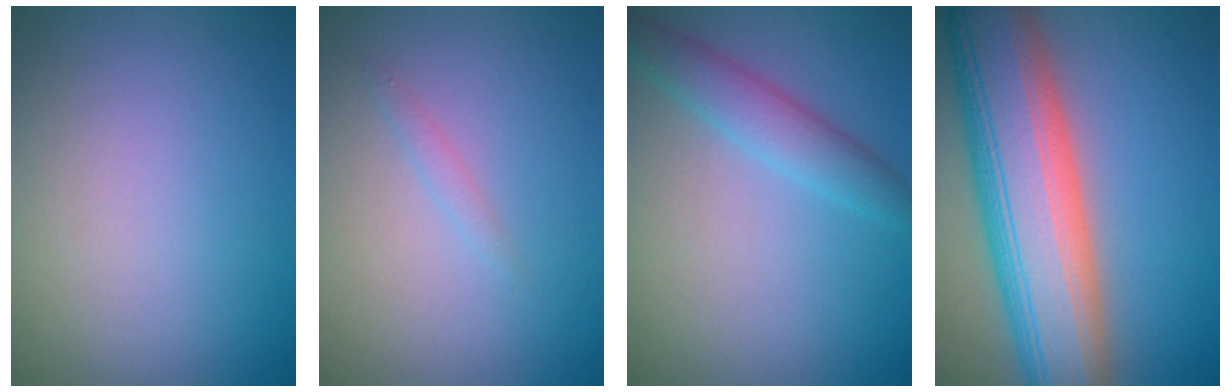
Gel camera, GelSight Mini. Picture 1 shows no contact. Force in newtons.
{"total": 0.7, "press": 0.7, "slide": 0.1}
{"total": 3.0, "press": 3.0, "slide": 0.1}
{"total": 12.5, "press": 12.5, "slide": 0.2}